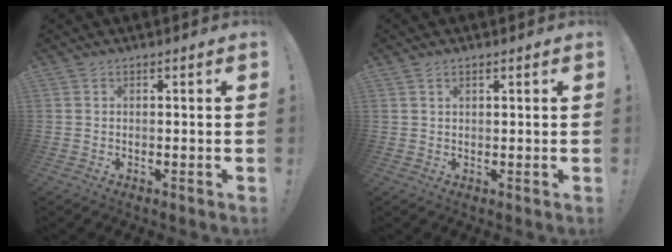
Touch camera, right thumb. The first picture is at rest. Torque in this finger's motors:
{"motor_torque": [-0.03, 0.08, 0.00, 0.01, 0.05]}